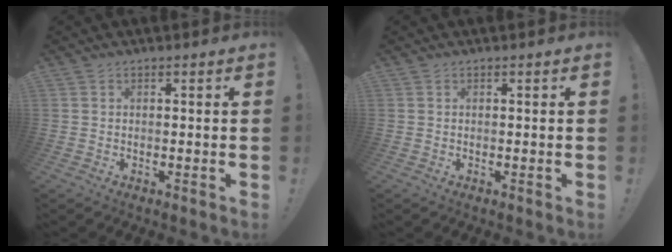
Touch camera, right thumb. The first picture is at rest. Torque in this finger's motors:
{"motor_torque": [-0.02, 0.02, 0.00, 0.00, 0.00]}